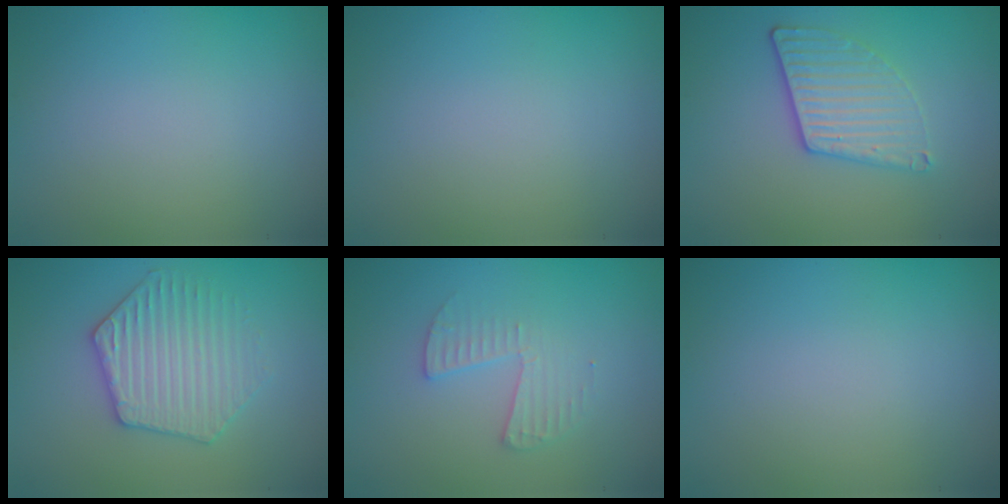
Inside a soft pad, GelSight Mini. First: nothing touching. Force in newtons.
{"total": 0.0}
{"total": 3.4, "press": 2.9, "slide": 1.7}
{"total": 3.6, "press": 3.5, "slide": 0.5}
{"total": 2.1, "press": 2.0, "slide": 0.1}
{"total": 0.0}